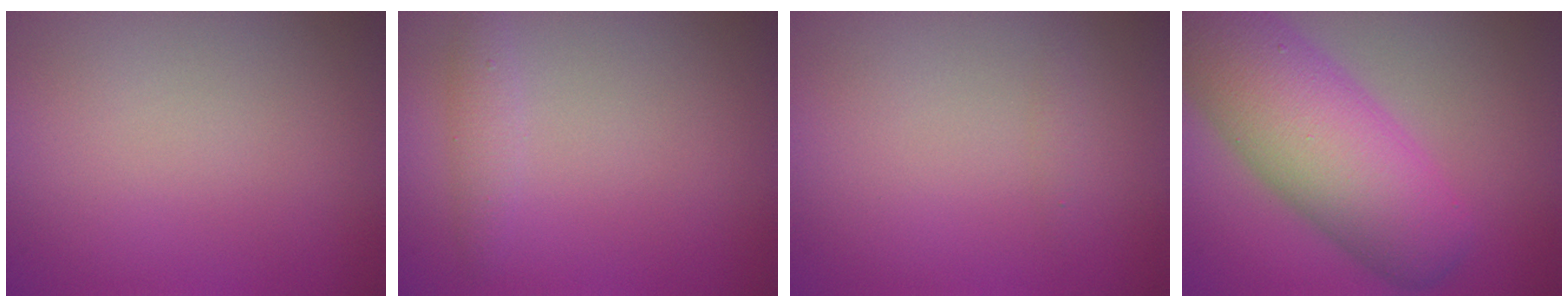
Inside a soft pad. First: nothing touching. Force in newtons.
{"total": 1.4, "press": 1.4, "slide": 0.1}
{"total": 0.6, "press": 0.6, "slide": 0.1}
{"total": 10.5, "press": 10.5, "slide": 0.4}